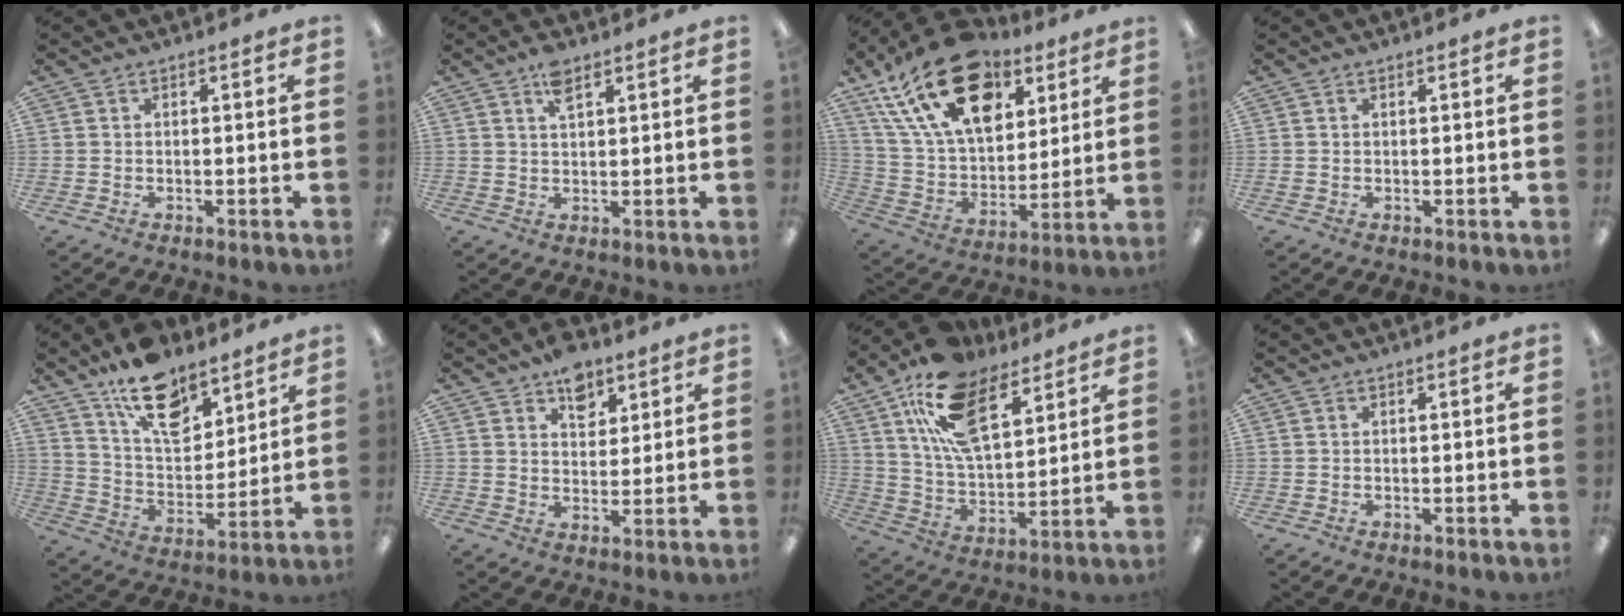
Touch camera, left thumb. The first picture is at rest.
{"total": 4.2, "force": [2.6, 1.7, 2.9], "torque": [-0.048, -0.002, 0.042]}
{"total": 24.0, "force": [12.7, 14.5, 14.3], "torque": [-0.261, -0.058, 0.226]}
{"total": 0.8, "force": [0.2, 0.6, 0.5], "torque": [-0.011, 0.004, 0.003]}
{"total": 15.5, "force": [11.0, 7.7, 7.6], "torque": [-0.117, -0.065, 0.198]}
{"total": 8.1, "force": [5.4, 5.0, 3.3], "torque": [-0.034, -0.022, 0.094]}
{"total": 18.6, "force": [11.1, 9.3, 11.7], "torque": [-0.214, -0.034, 0.200]}
{"total": 0.0}